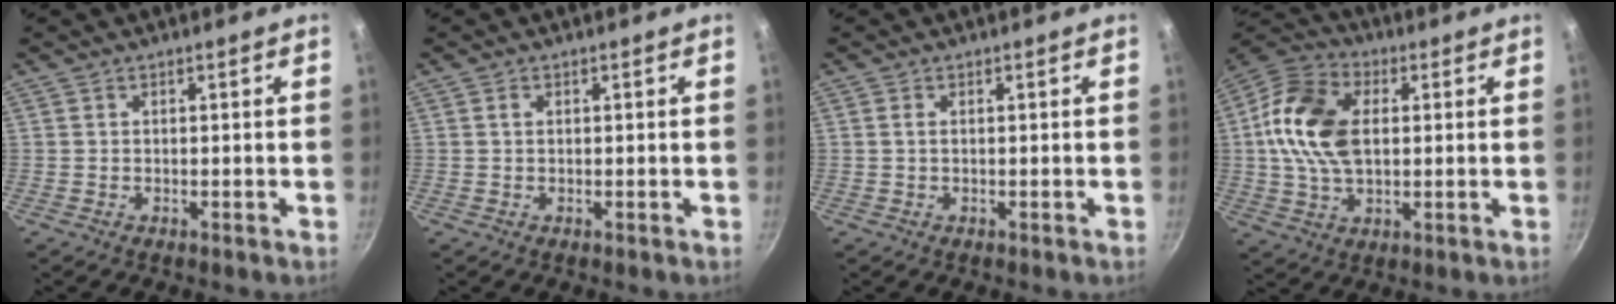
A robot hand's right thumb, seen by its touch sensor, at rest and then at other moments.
{"total": 0.6, "force": [0.2, 0.4, 0.4], "torque": [-0.006, 0.003, 0.003]}
{"total": 1.2, "force": [-0.6, -1.0, 0.2], "torque": [-0.027, 0.001, -0.016]}
{"total": 4.2, "force": [-1.5, 3.4, 1.9], "torque": [-0.028, 0.028, -0.047]}